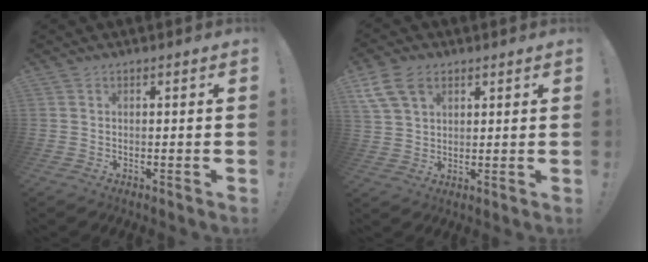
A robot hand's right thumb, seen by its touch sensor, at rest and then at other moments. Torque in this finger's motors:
{"motor_torque": [-0.29, 0.71, 0.14, 0.25, 0.26]}